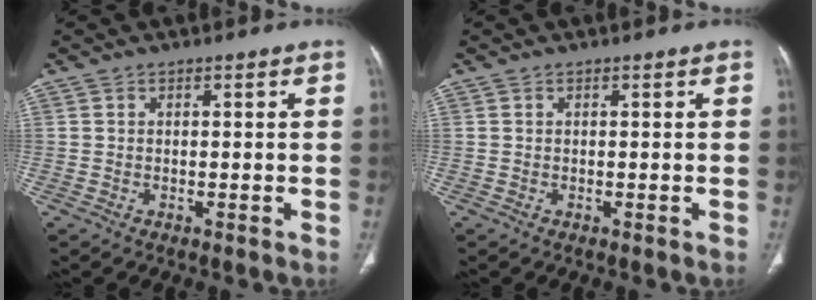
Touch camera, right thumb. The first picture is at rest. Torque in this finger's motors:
{"motor_torque": [-0.06, 0.06, -0.02, 0.02, 0.02]}